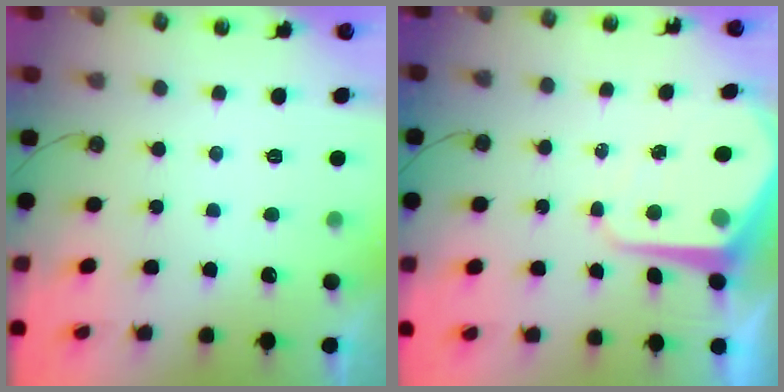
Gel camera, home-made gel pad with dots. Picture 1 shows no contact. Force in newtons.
{"total": 8.9, "press": 8.9, "slide": 0.7}